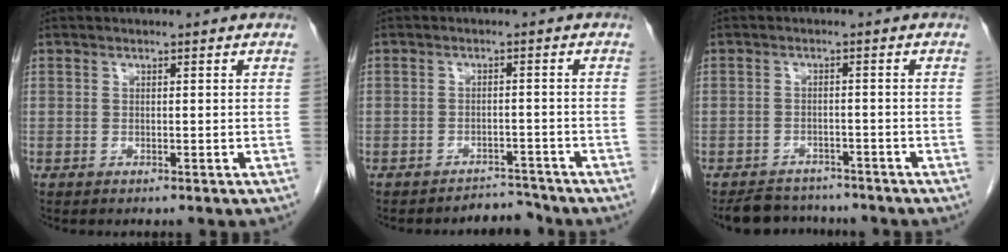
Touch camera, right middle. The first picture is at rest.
{"total": 2.8, "force": [-2.6, 0.3, -1.1], "torque": [0.021, 0.002, -0.036]}
{"total": 6.1, "force": [-5.7, 2.0, 0.8], "torque": [-0.012, -0.003, -0.085]}